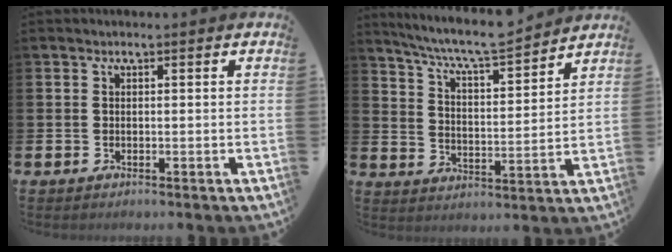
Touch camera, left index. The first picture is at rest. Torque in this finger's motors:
{"motor_torque": [0.94, -1.20, 0.47, 0.17]}